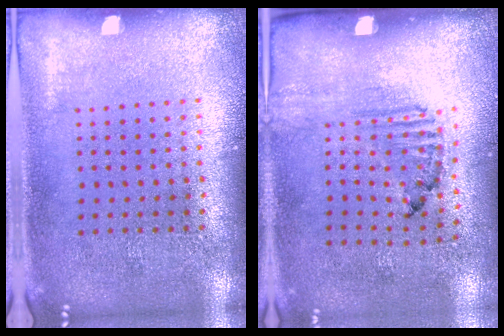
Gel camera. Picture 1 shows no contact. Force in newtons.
{"total": 1.7, "press": 1.0, "slide": 1.3}